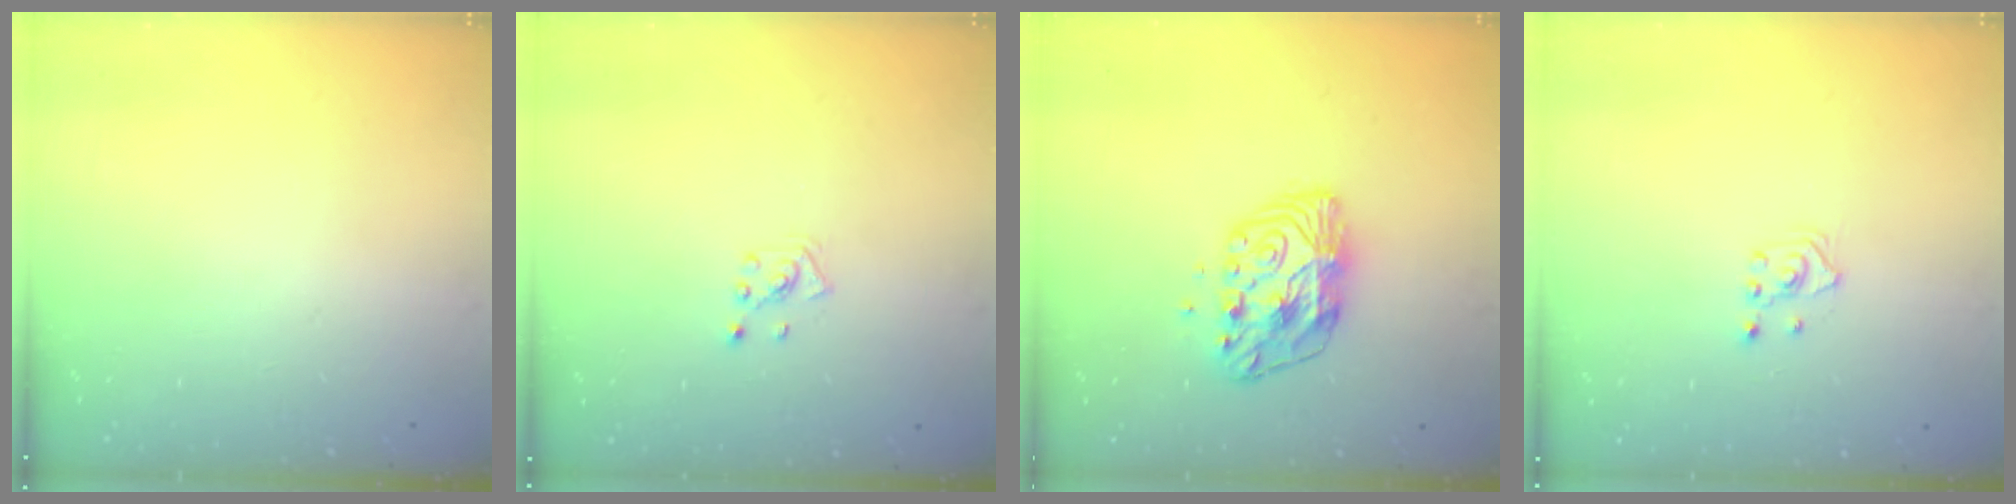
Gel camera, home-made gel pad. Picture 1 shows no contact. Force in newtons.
{"total": 2.1, "press": 2.0, "slide": 0.3}
{"total": 9.7, "press": 9.7, "slide": 0.9}
{"total": 2.0, "press": 1.8, "slide": 0.9}